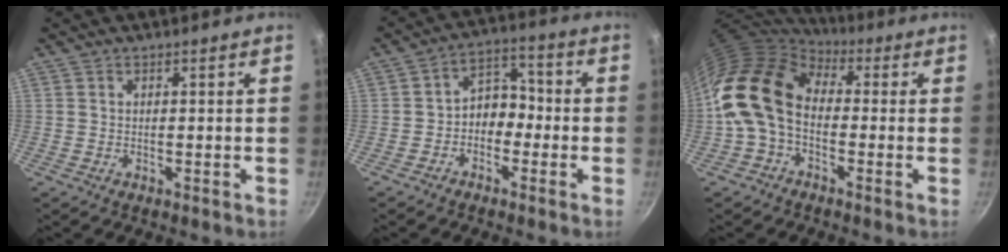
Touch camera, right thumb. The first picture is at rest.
{"total": 6.6, "force": [-2.0, 5.1, 3.8], "torque": [-0.013, 0.040, -0.044]}
{"total": 14.1, "force": [-0.4, 9.8, 10.2], "torque": [-0.171, 0.030, -0.027]}